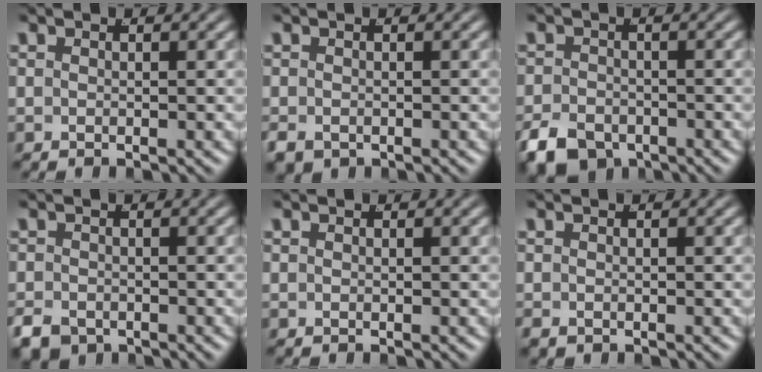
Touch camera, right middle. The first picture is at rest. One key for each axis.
{"total": 2.0, "fx": -1.4, "fy": 1.2, "fz": 0.6, "tx": -0.019, "ty": -0.021, "tz": -0.013}
{"total": 4.4, "fx": -3.5, "fy": 2.3, "fz": 1.5, "tx": -0.014, "ty": -0.018, "tz": -0.058}
{"total": 2.9, "fx": -2.3, "fy": 1.5, "fz": 0.8, "tx": -0.011, "ty": -0.017, "tz": -0.034}
{"total": 0.0}
{"total": 0.9, "fx": -0.8, "fy": 0.4, "fz": 0.3, "tx": -0.007, "ty": -0.012, "tz": -0.007}